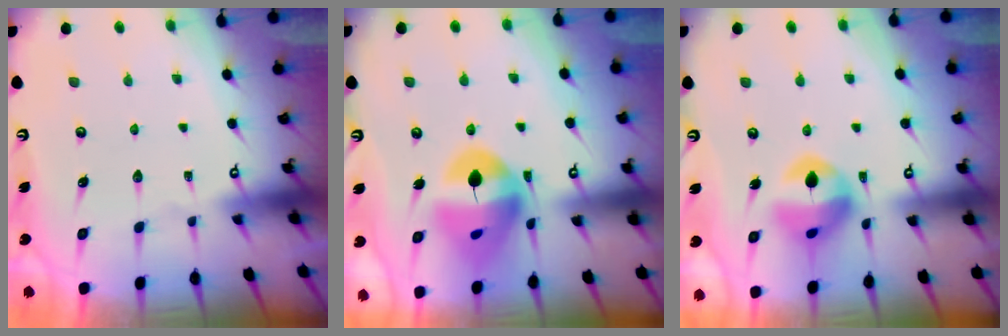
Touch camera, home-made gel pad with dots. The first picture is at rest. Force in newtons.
{"total": 15.8, "press": 15.7, "slide": 1.8}
{"total": 13.3, "press": 13.2, "slide": 1.7}